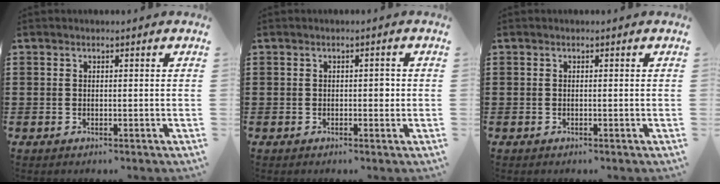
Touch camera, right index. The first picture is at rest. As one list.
[{"total": 1.5, "force": [0.0, 0.8, 1.3], "torque": [-0.017, 0.002, -0.003]}, {"total": 0.0}]